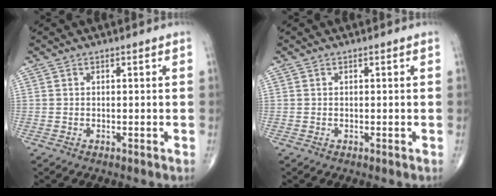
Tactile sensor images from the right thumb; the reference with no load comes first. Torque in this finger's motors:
{"motor_torque": [0.10, -0.04, -0.01, -0.01, 0.00]}